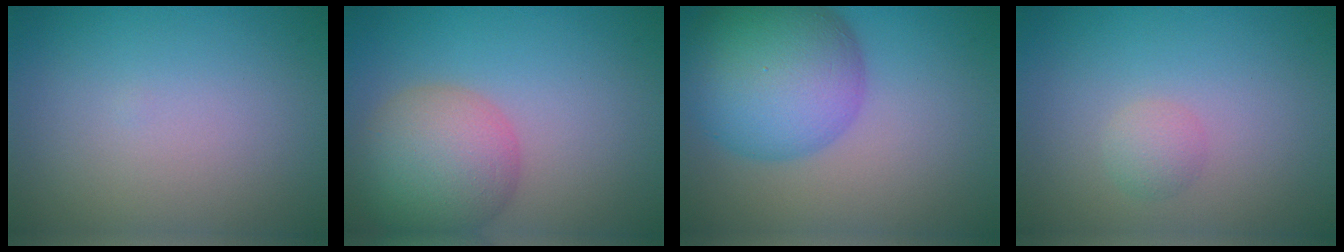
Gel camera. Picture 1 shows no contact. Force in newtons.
{"total": 7.3, "press": 7.3, "slide": 0.5}
{"total": 10.8, "press": 10.8, "slide": 0.5}
{"total": 1.4, "press": 1.4, "slide": 0.0}